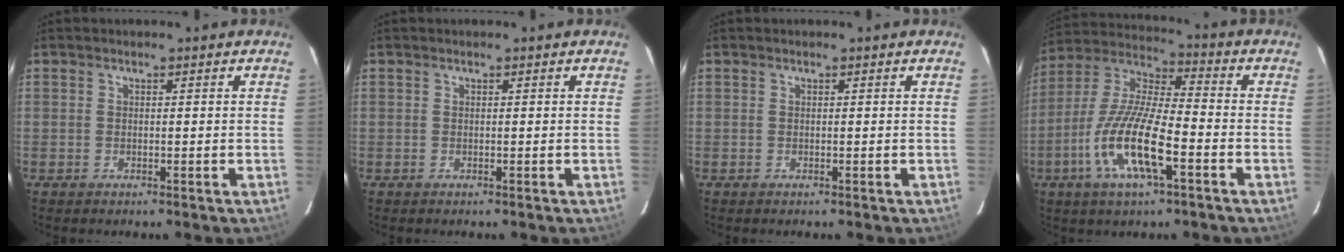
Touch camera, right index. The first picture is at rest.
{"total": 0.0}
{"total": 0.0}
{"total": 15.5, "force": [-6.2, 4.0, 13.6], "torque": [-0.282, -0.013, -0.125]}